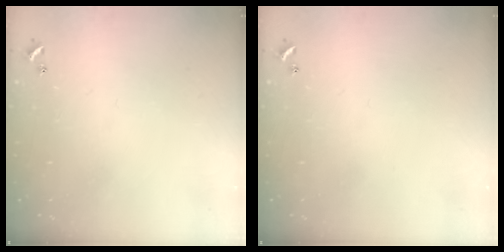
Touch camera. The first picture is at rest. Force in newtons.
{"total": 0.0}